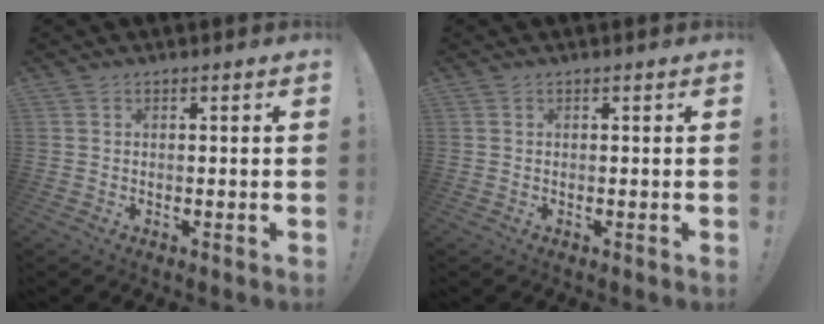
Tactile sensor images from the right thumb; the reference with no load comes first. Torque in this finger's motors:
{"motor_torque": [0.00, 0.00, -0.05, 0.08, 0.00]}